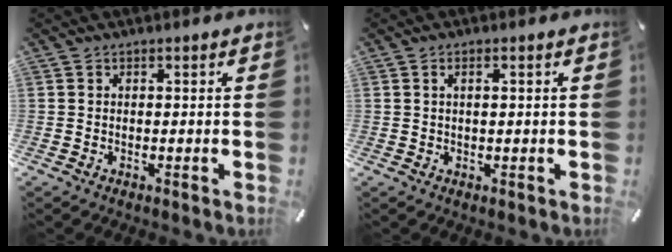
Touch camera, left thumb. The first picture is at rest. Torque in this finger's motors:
{"motor_torque": [-0.27, -0.56, -0.05, 0.07, -0.01]}